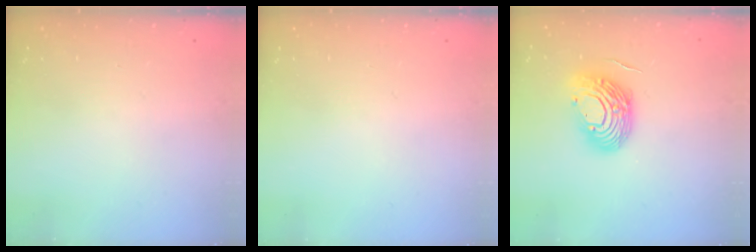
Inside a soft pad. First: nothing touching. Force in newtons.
{"total": 0.0}
{"total": 13.3, "press": 13.1, "slide": 2.1}